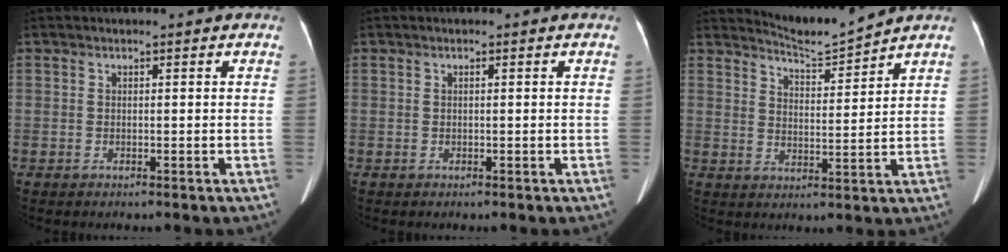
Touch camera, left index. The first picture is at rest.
{"total": 0.0}
{"total": 5.5, "force": [5.3, -1.3, -0.4], "torque": [-0.007, -0.020, 0.098]}